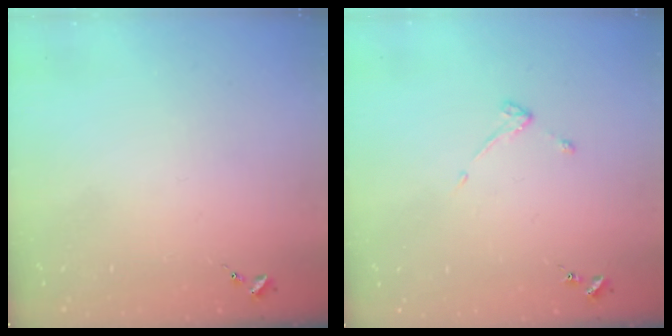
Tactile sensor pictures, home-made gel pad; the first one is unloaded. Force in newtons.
{"total": 3.1, "press": 3.0, "slide": 0.5}